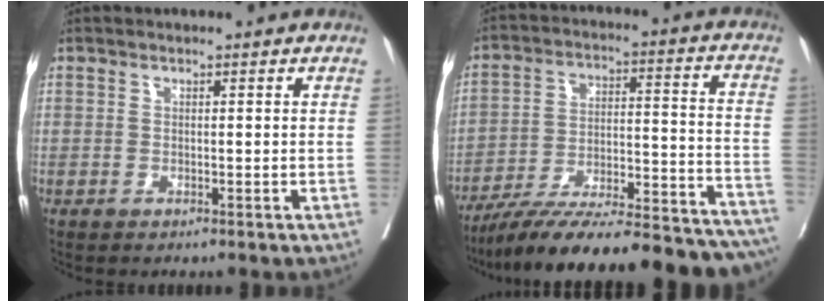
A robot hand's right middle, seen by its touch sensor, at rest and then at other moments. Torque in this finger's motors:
{"motor_torque": [1.05, -1.09, 0.40, 0.19]}